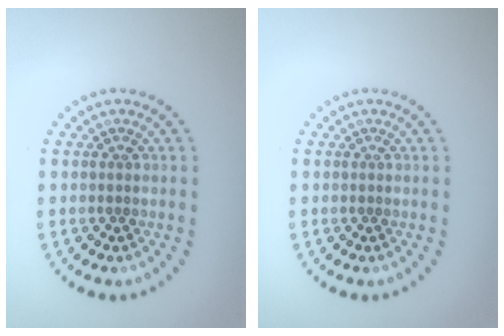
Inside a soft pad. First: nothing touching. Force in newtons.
{"total": 0.0}